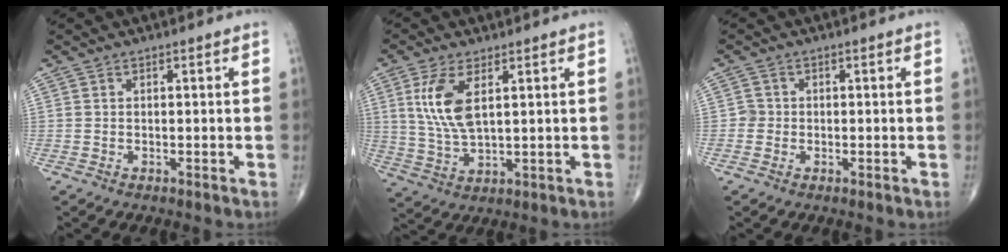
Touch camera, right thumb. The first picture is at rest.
{"total": 8.9, "force": [2.9, 3.7, 7.5], "torque": [-0.162, -0.014, 0.064]}
{"total": 1.5, "force": [-0.4, 1.5, 0.1], "torque": [0.010, 0.007, -0.011]}